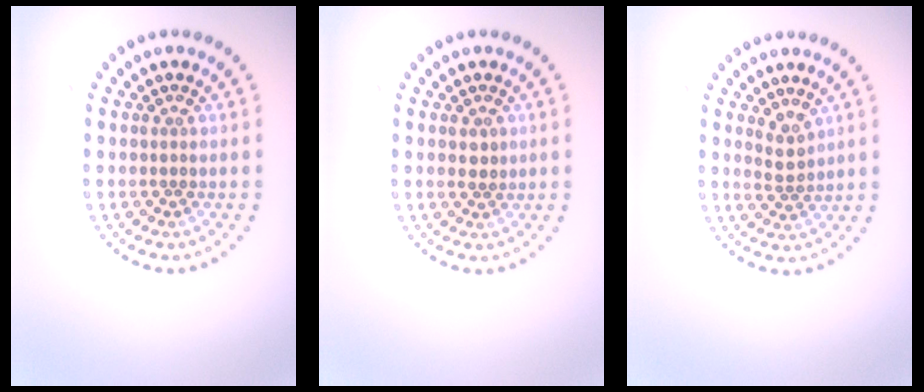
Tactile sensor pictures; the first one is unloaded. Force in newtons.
{"total": 1.1, "press": 1.0, "slide": 0.4}
{"total": 1.8, "press": 1.5, "slide": 1.1}